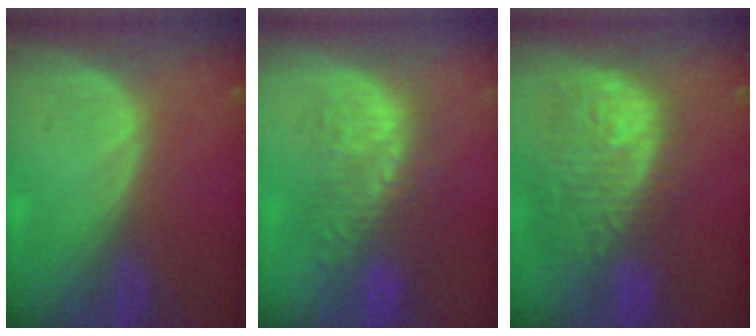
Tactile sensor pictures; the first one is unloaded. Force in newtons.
{"total": 10.2, "press": 9.1, "slide": 4.7}
{"total": 12.0, "press": 10.7, "slide": 5.5}